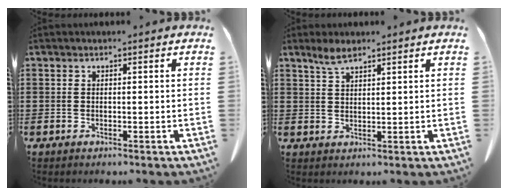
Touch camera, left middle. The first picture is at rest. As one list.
[{"total": 3.2, "force": [2.3, 0.8, 2.0], "torque": [-0.044, 0.002, 0.043]}]